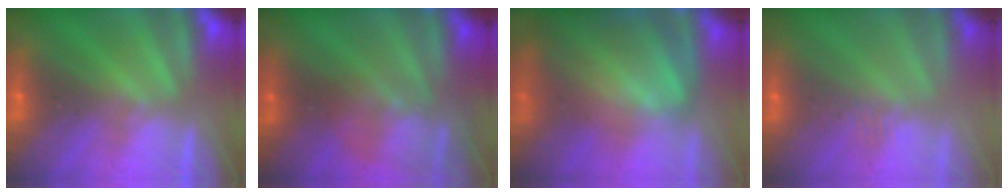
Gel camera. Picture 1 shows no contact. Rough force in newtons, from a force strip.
{"total": 2.1}
{"total": 8.0}
{"total": 2.9}